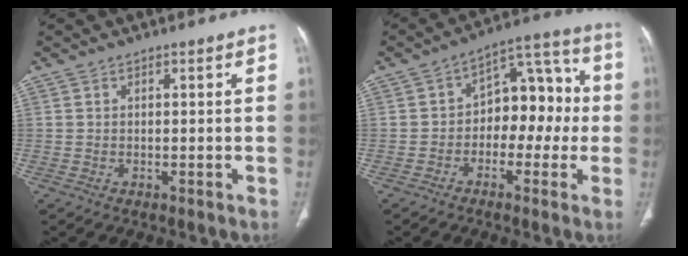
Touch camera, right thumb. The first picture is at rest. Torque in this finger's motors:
{"motor_torque": [-0.30, 0.61, -0.07, 0.24, 0.00]}